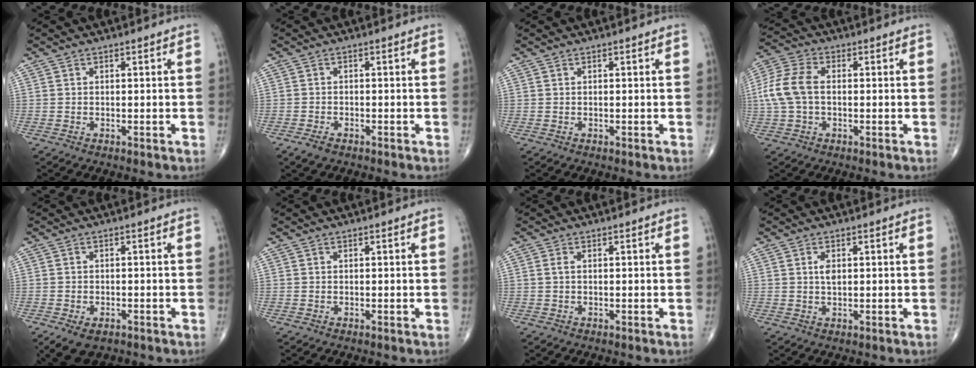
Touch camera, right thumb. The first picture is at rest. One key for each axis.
{"total": 2.2, "fx": -1.6, "fy": 1.0, "fz": 1.2, "tx": -0.028, "ty": -0.001, "tz": -0.028}
{"total": 0.0}
{"total": 9.0, "fx": 0.0, "fy": 5.7, "fz": 6.9, "tx": -0.161, "ty": 0.023, "tz": -0.007}
{"total": 5.2, "fx": -2.8, "fy": 3.1, "fz": 3.0, "tx": -0.053, "ty": 0.000, "tz": -0.042}
{"total": 0.0}
{"total": 0.8, "fx": 0.0, "fy": 0.5, "fz": 0.7, "tx": -0.016, "ty": 0.000, "tz": -0.001}
{"total": 2.1, "fx": 0.5, "fy": 1.1, "fz": 1.7, "tx": -0.030, "ty": -0.002, "tz": 0.010}